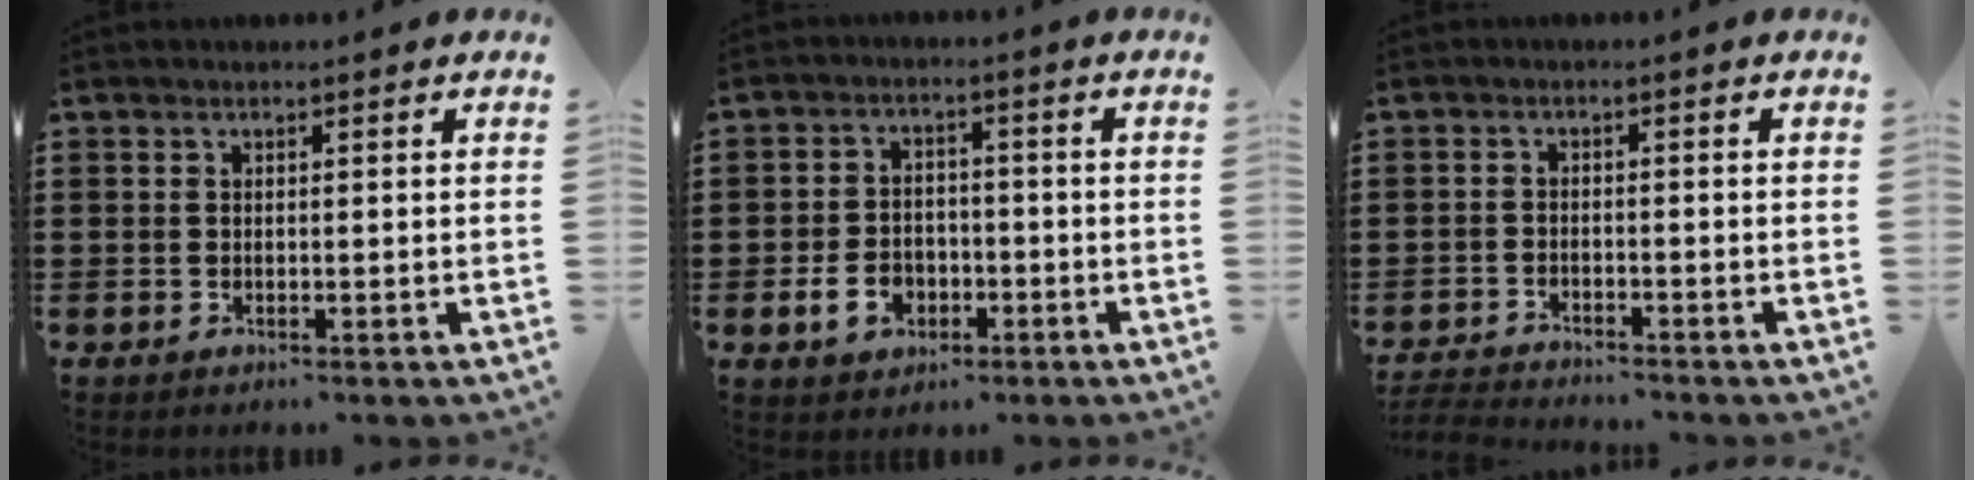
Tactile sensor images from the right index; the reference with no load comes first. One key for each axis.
{"total": 5.0, "fx": -2.0, "fy": 3.8, "fz": 2.6, "tx": -0.064, "ty": 0.006, "tz": -0.042}
{"total": 3.0, "fx": -2.9, "fy": 0.0, "fz": -0.2, "tx": -0.009, "ty": -0.007, "tz": -0.065}